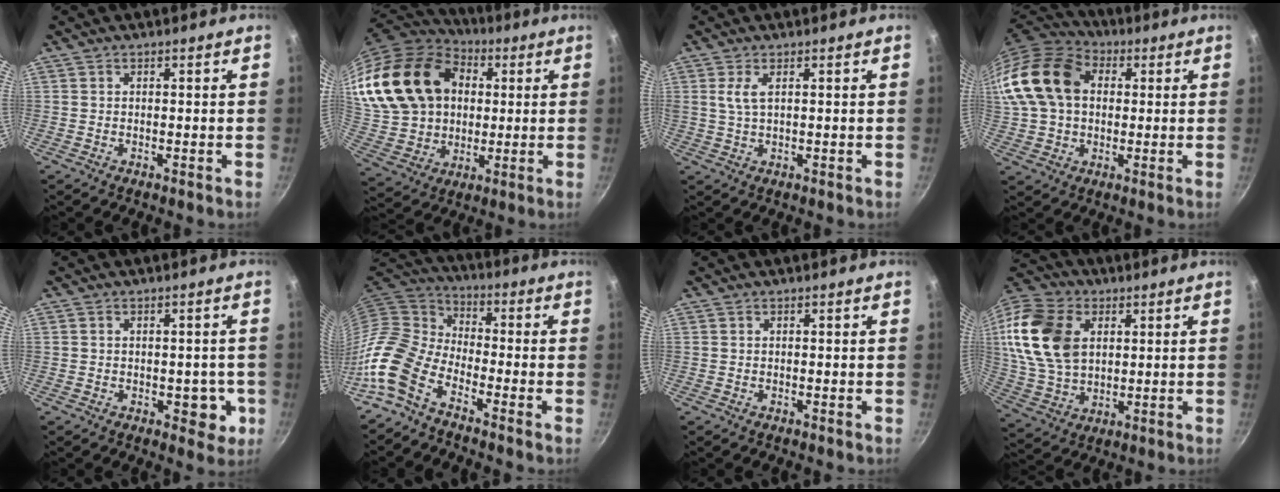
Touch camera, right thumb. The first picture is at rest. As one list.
[{"total": 25.2, "force": [6.5, 19.0, 15.3], "torque": [-0.287, 0.012, 0.130]}, {"total": 3.4, "force": [1.1, 0.9, 3.0], "torque": [-0.067, -0.003, 0.025]}, {"total": 18.0, "force": [3.2, 13.1, 12.0], "torque": [-0.222, 0.026, 0.045]}, {"total": 5.1, "force": [-1.3, 3.2, 3.8], "torque": [-0.014, 0.007, -0.014]}, {"total": 11.4, "force": [-7.1, 6.0, 6.5], "torque": [-0.125, 0.067, -0.170]}, {"total": 0.0}, {"total": 19.7, "force": [4.5, 13.8, 13.4], "torque": [-0.251, 0.000, 0.087]}]